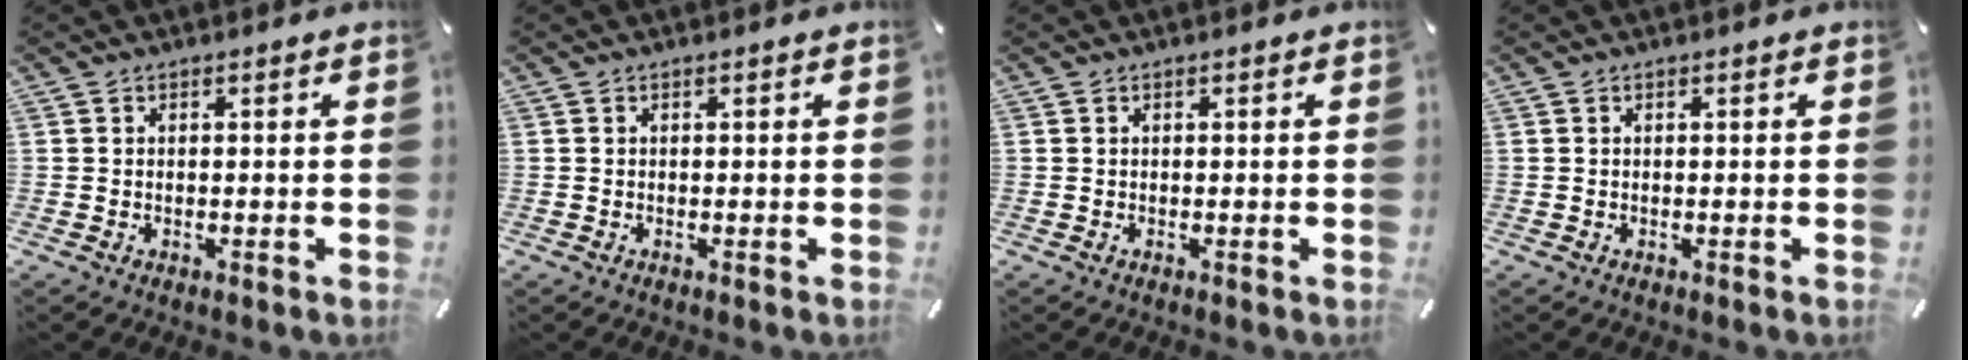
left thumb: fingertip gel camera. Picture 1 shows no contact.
{"total": 0.0}
{"total": 0.0}
{"total": 0.0}